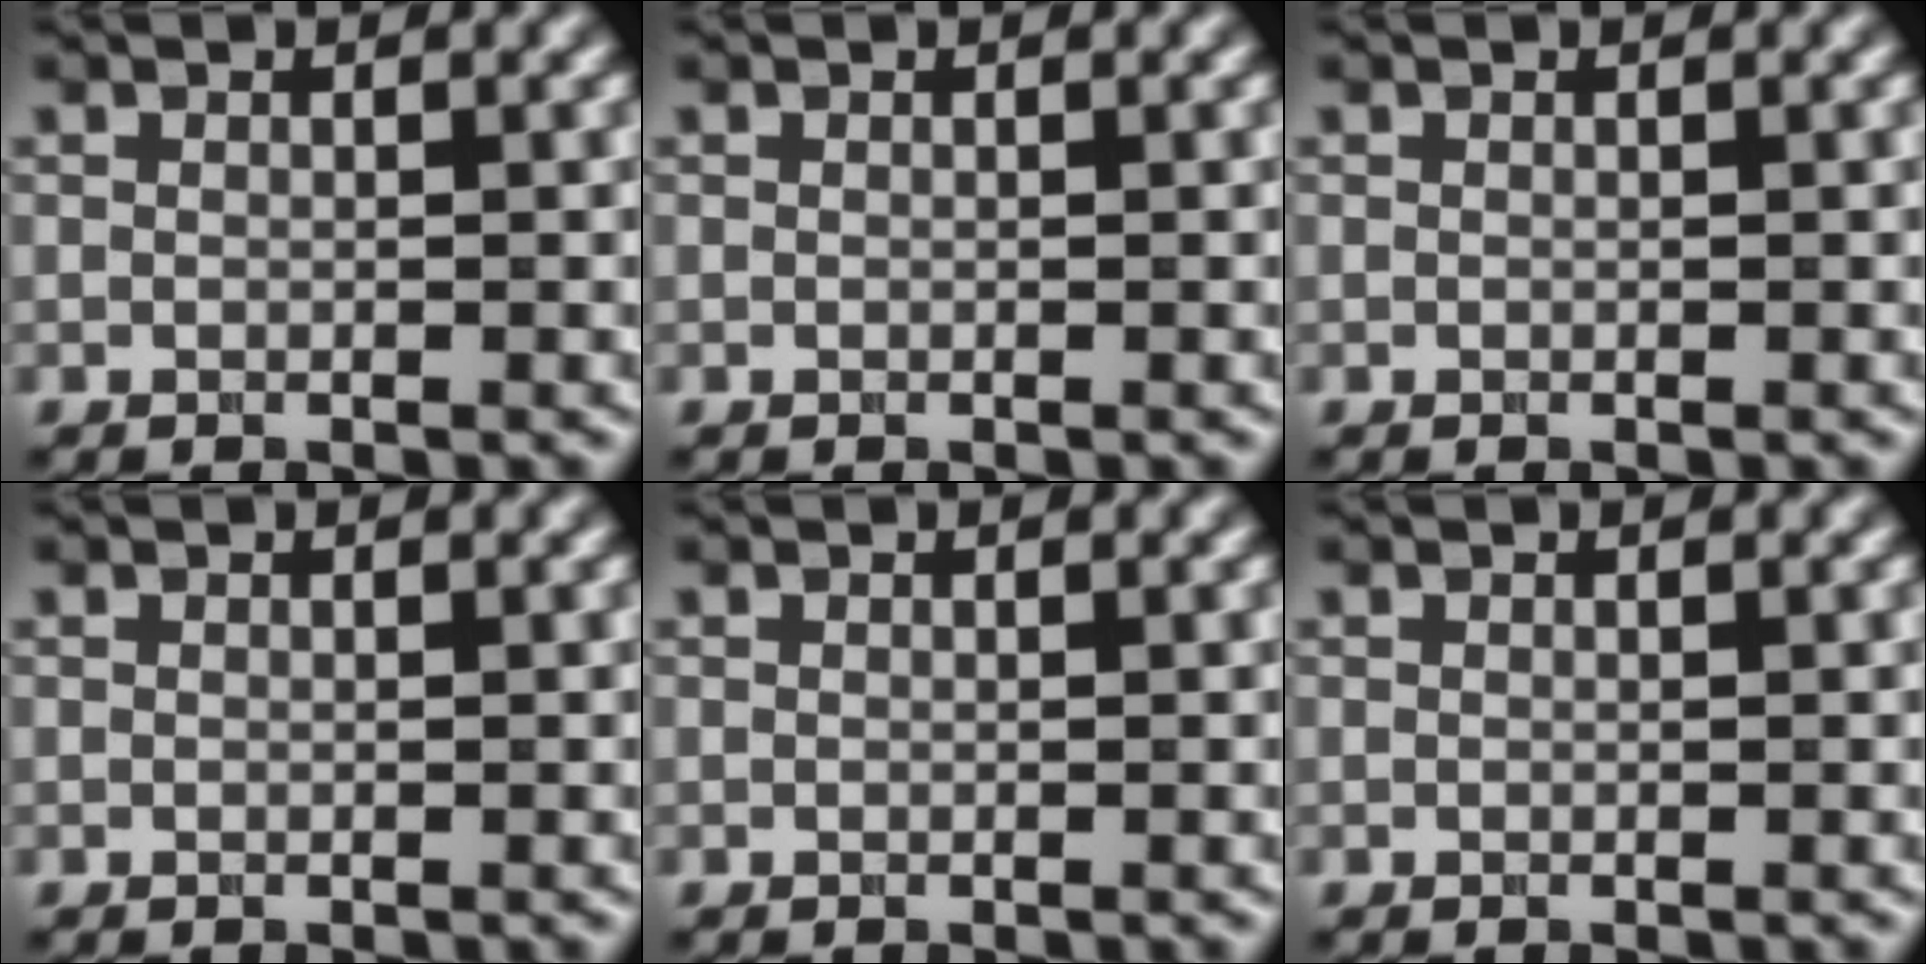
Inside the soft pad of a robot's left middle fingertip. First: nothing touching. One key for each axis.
{"total": 0.0}
{"total": 0.0}
{"total": 0.0}
{"total": 0.0}
{"total": 0.0}